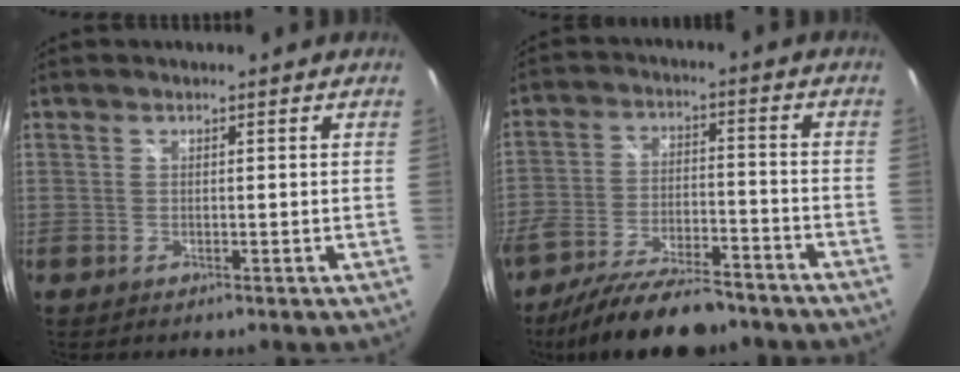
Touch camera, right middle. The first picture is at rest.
{"total": 16.5, "force": [-13.4, 4.9, 8.4], "torque": [-0.165, -0.028, -0.215]}